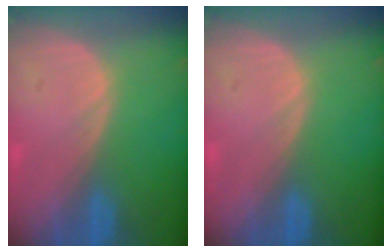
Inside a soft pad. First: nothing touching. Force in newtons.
{"total": 0.0}